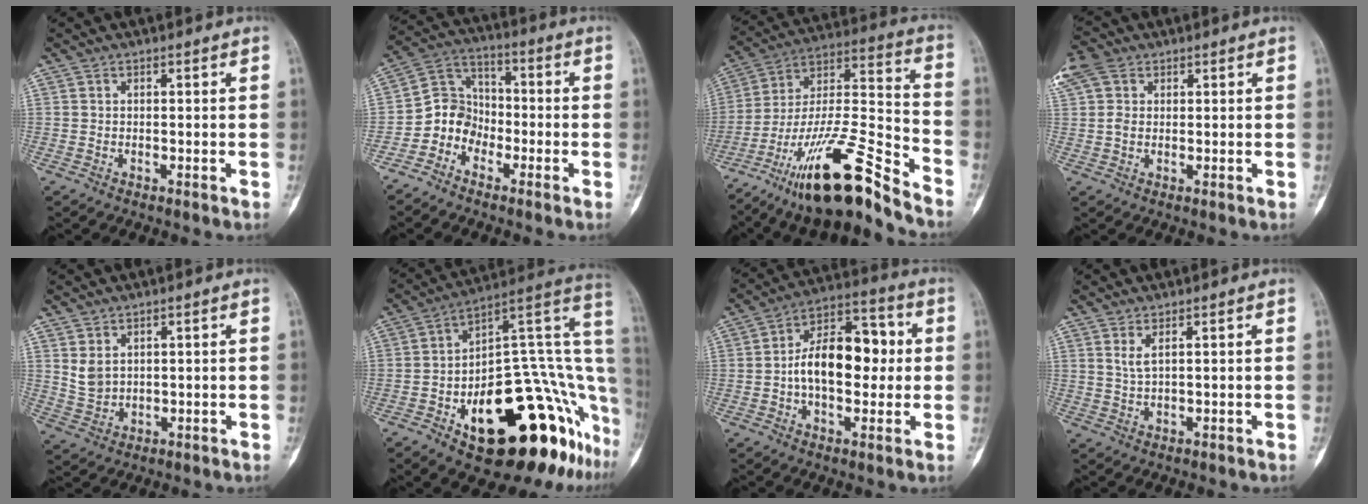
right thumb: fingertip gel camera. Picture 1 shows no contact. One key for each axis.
{"total": 7.8, "fx": -4.0, "fy": 6.4, "fz": 1.9, "tx": -0.006, "ty": 0.059, "tz": -0.088}
{"total": 22.4, "fx": -16.0, "fy": 3.8, "fz": 15.1, "tx": -0.290, "ty": 0.081, "tz": -0.285}
{"total": 6.5, "fx": 2.6, "fy": 4.7, "fz": 3.6, "tx": -0.084, "ty": 0.015, "tz": 0.050}
{"total": 4.0, "fx": 1.7, "fy": 2.7, "fz": 2.4, "tx": -0.041, "ty": -0.012, "tz": 0.046}
{"total": 29.0, "fx": -12.2, "fy": 11.9, "fz": 23.4, "tx": -0.207, "ty": 0.091, "tz": -0.177}
{"total": 14.7, "fx": 0.0, "fy": 8.6, "fz": 12.0, "tx": -0.163, "ty": 0.035, "tz": -0.010}
{"total": 2.3, "fx": 1.2, "fy": 0.3, "fz": 2.0, "tx": -0.049, "ty": -0.009, "tz": 0.032}